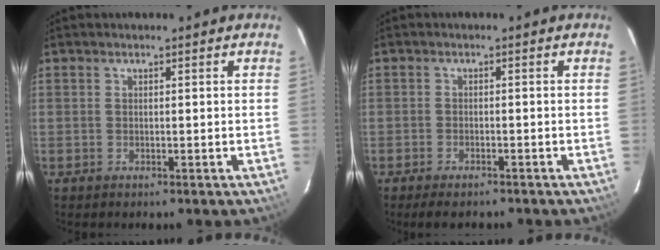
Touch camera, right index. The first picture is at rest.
{"total": 4.5, "force": [-3.8, 1.3, 2.0], "torque": [-0.048, -0.013, -0.062]}